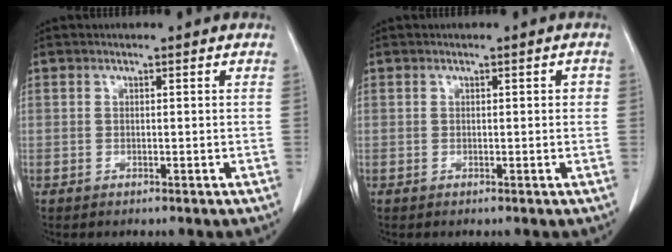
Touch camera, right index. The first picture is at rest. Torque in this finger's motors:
{"motor_torque": [0.02, 0.02, 0.05, -0.01]}